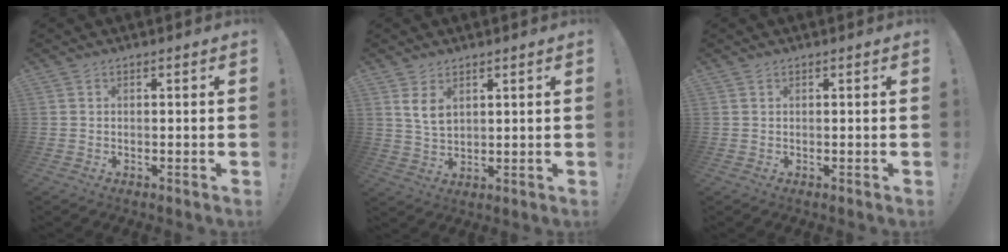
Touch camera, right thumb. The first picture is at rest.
{"total": 6.0, "force": [2.8, 3.4, 4.0], "torque": [-0.069, -0.014, 0.051]}
{"total": 0.0}